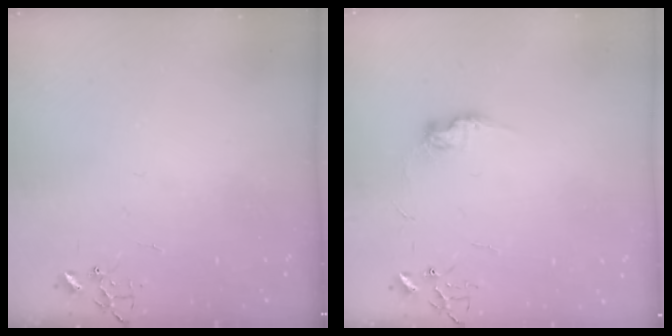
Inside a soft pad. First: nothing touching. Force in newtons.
{"total": 8.5, "press": 8.4, "slide": 0.7}